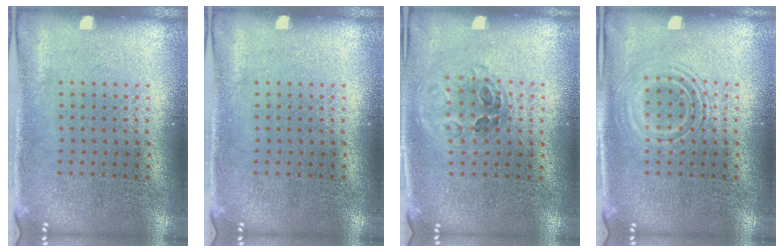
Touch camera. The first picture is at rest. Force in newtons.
{"total": 0.0}
{"total": 1.1, "press": 1.0, "slide": 0.6}
{"total": 2.6, "press": 2.6, "slide": 0.4}